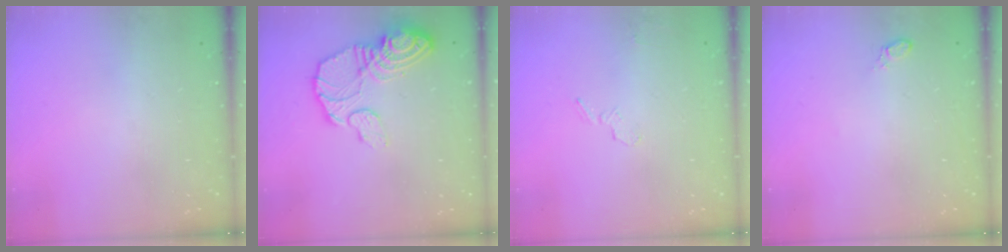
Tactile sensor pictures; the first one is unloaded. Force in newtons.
{"total": 14.1, "press": 14.0, "slide": 1.5}
{"total": 4.8, "press": 4.7, "slide": 1.1}
{"total": 4.5, "press": 4.3, "slide": 1.4}